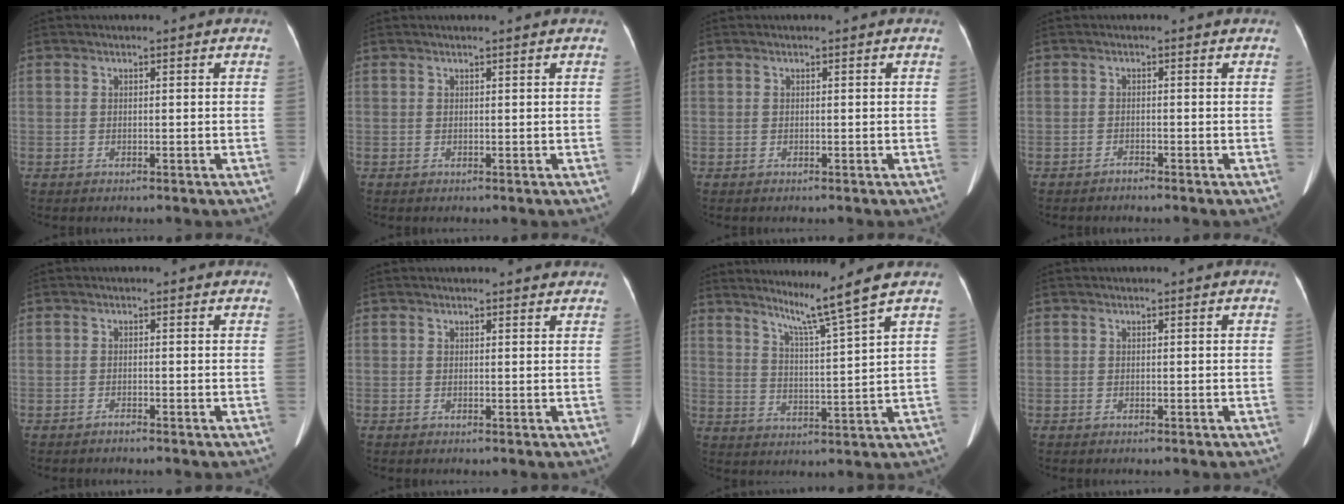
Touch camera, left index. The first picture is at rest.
{"total": 1.3, "force": [1.2, -0.3, 0.5], "torque": [-0.006, -0.006, 0.014]}
{"total": 0.0}
{"total": 1.0, "force": [-1.0, 0.1, -0.1], "torque": [0.003, -0.018, -0.021]}
{"total": 0.7, "force": [-0.7, 0.1, 0.0], "torque": [0.000, -0.011, -0.016]}
{"total": 4.9, "force": [4.6, 1.1, 1.4], "torque": [-0.009, -0.004, 0.042]}
{"total": 7.4, "force": [5.7, -2.9, 3.7], "torque": [-0.065, -0.041, 0.103]}
{"total": 0.0}